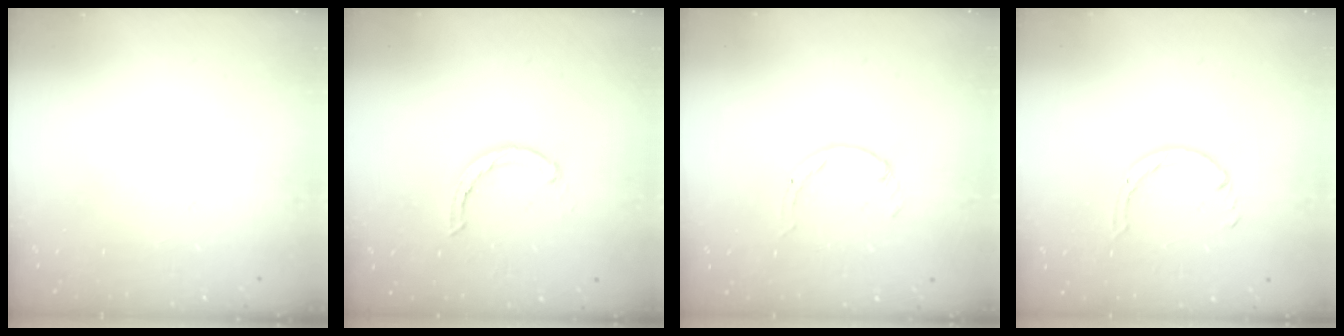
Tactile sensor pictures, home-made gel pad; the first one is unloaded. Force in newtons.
{"total": 2.3, "press": 2.3, "slide": 0.3}
{"total": 0.5, "press": 0.5, "slide": 0.1}
{"total": 3.6, "press": 3.5, "slide": 0.4}